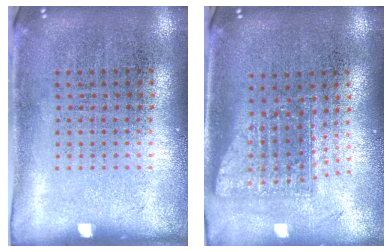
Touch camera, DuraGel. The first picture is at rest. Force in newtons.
{"total": 1.6, "press": 1.2, "slide": 1.1}